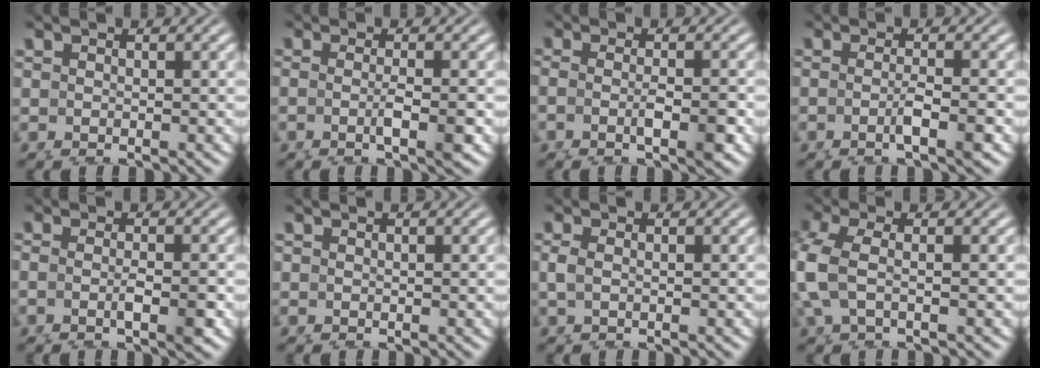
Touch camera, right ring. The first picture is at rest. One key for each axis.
{"total": 2.1, "fx": -0.1, "fy": 0.1, "fz": 2.1, "tx": -0.038, "ty": -0.011, "tz": 0.004}
{"total": 3.1, "fx": -0.3, "fy": 1.4, "fz": 2.8, "tx": -0.061, "ty": -0.018, "tz": 0.004}
{"total": 1.8, "fx": -0.3, "fy": -0.2, "fz": 1.8, "tx": -0.031, "ty": -0.010, "tz": 0.001}
{"total": 2.2, "fx": -0.2, "fy": 0.4, "fz": 2.2, "tx": -0.040, "ty": -0.010, "tz": 0.003}
{"total": 0.0}
{"total": 1.2, "fx": 0.5, "fy": 0.2, "fz": 1.1, "tx": -0.025, "ty": -0.006, "tz": 0.015}
{"total": 4.6, "fx": 1.3, "fy": 3.1, "fz": 3.2, "tx": -0.094, "ty": -0.005, "tz": 0.022}